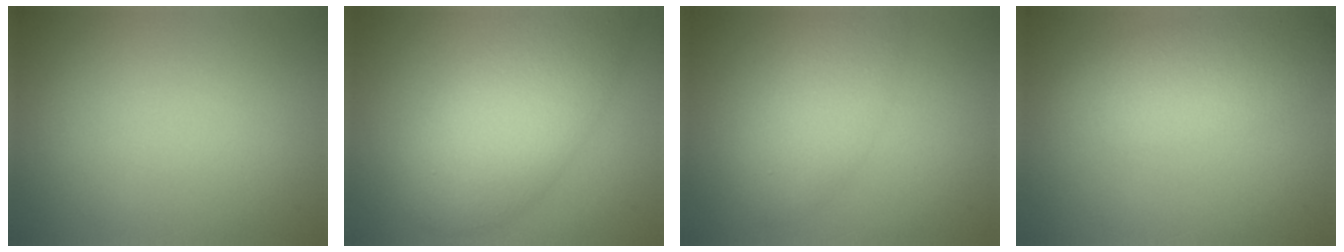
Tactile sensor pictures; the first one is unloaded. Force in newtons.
{"total": 8.2, "press": 8.2, "slide": 0.3}
{"total": 4.6, "press": 4.6, "slide": 0.3}
{"total": 5.4, "press": 5.4, "slide": 0.3}